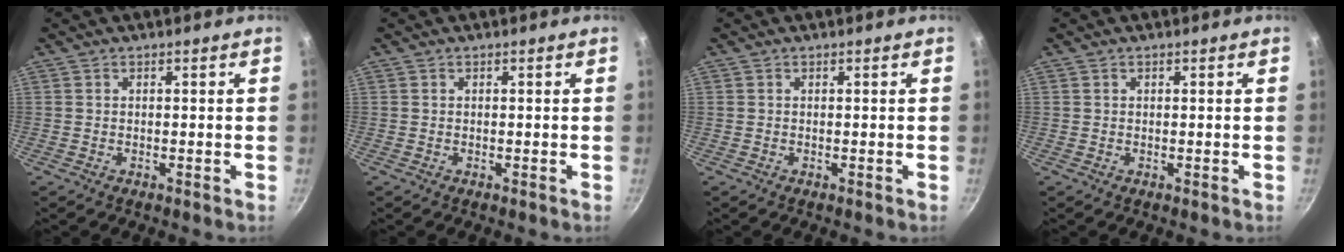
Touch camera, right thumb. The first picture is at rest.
{"total": 0.0}
{"total": 0.0}
{"total": 0.0}